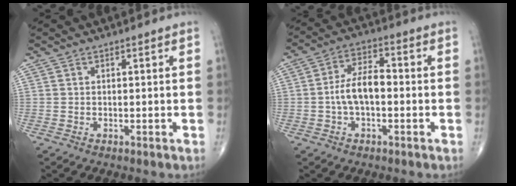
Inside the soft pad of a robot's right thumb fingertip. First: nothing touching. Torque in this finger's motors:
{"motor_torque": [0.70, 0.92, 1.11, -0.08, 0.11]}